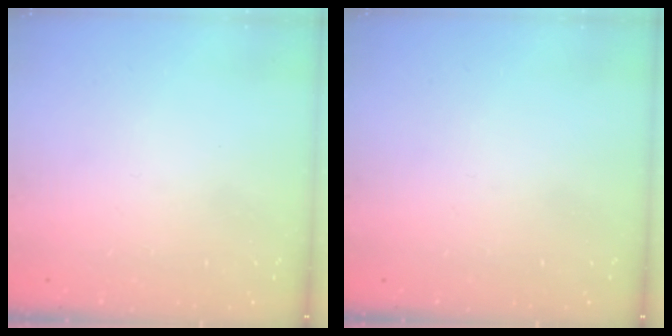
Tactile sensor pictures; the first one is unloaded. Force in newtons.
{"total": 0.0}